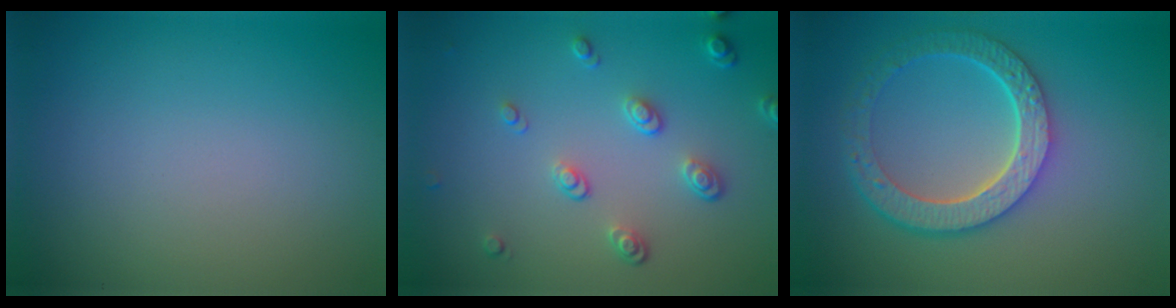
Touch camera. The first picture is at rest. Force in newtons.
{"total": 2.6, "press": 1.7, "slide": 2.0}
{"total": 6.1, "press": 4.6, "slide": 4.0}